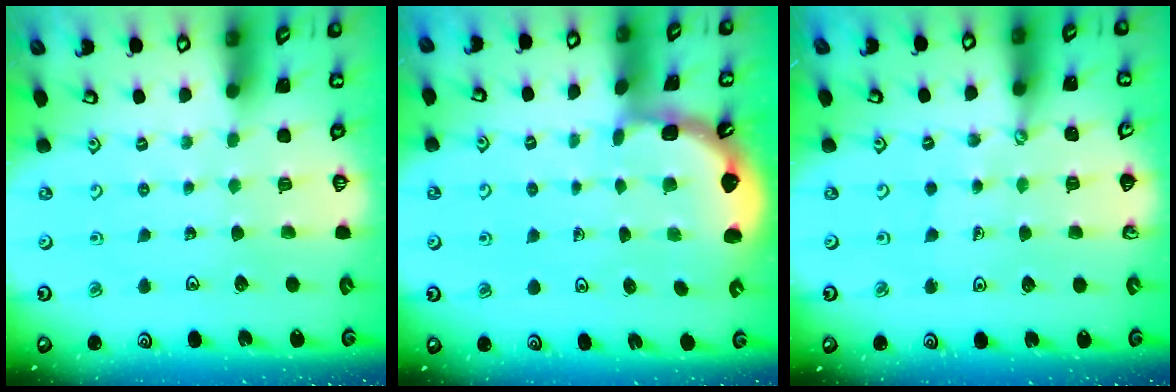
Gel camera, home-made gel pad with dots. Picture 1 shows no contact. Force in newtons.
{"total": 2.0, "press": 2.0, "slide": 0.2}
{"total": 0.6, "press": 0.6, "slide": 0.1}